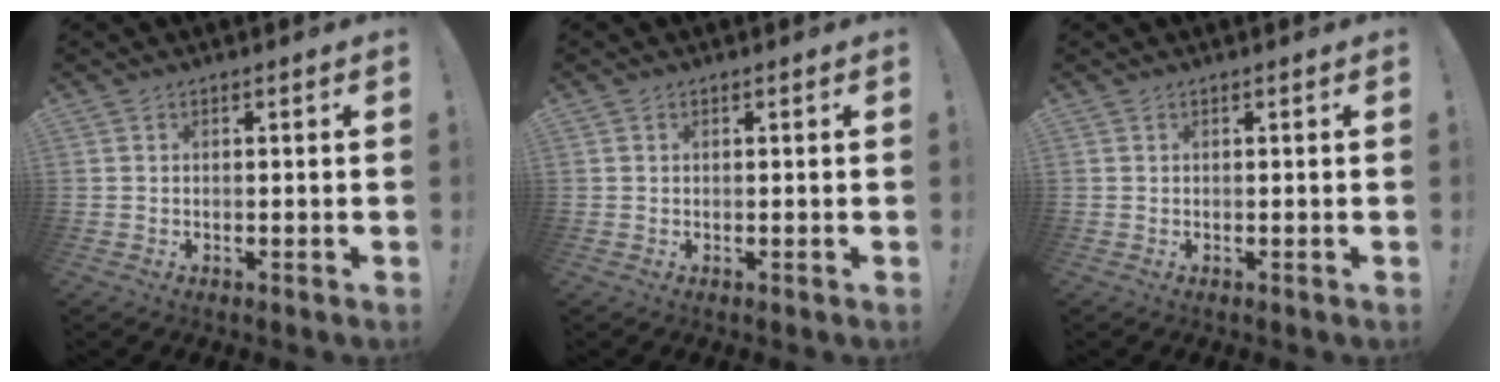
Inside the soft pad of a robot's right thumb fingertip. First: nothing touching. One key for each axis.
{"total": 0.0}
{"total": 0.0}